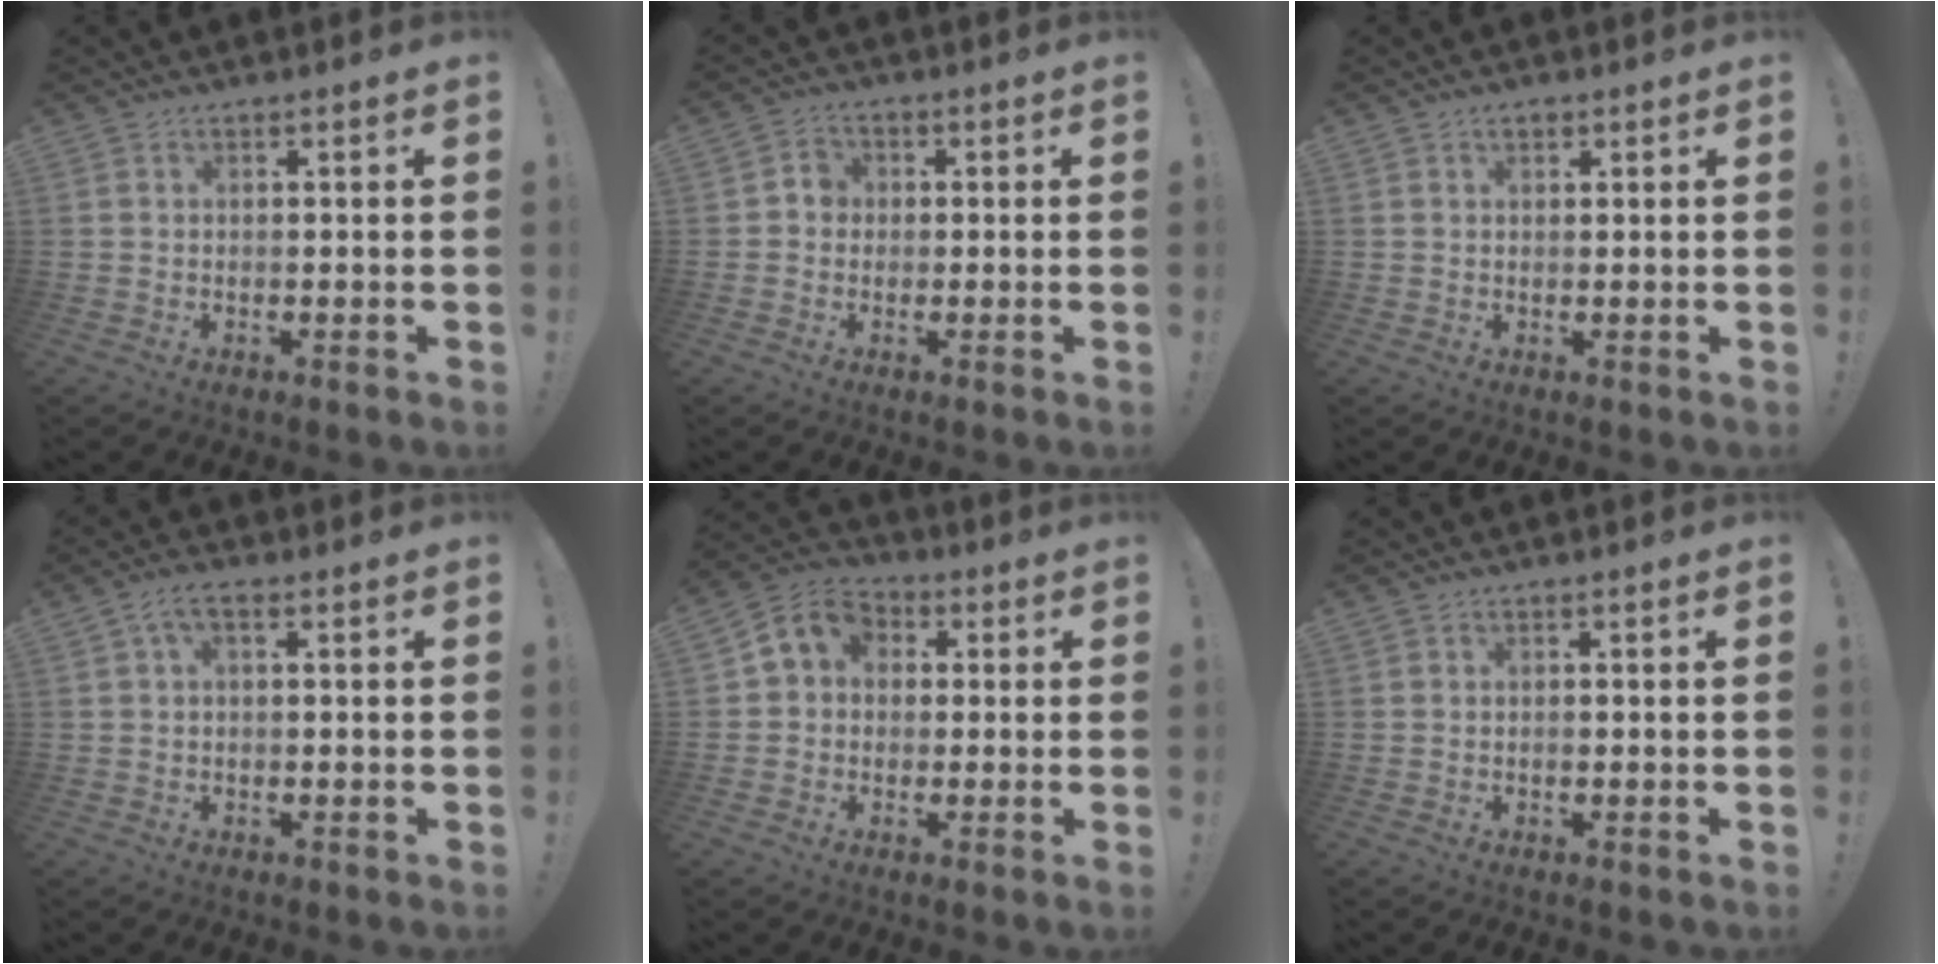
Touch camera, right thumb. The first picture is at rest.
{"total": 3.3, "force": [-0.3, 3.1, 1.2], "torque": [-0.020, 0.006, -0.007]}
{"total": 1.3, "force": [0.8, 0.8, 0.6], "torque": [-0.013, 0.002, 0.014]}
{"total": 3.5, "force": [0.6, 1.6, 3.1], "torque": [-0.066, 0.010, 0.013]}
{"total": 7.8, "force": [1.5, 6.6, 3.8], "torque": [-0.056, 0.003, 0.035]}
{"total": 0.7, "force": [-0.4, 0.2, 0.5], "torque": [-0.012, 0.002, -0.008]}